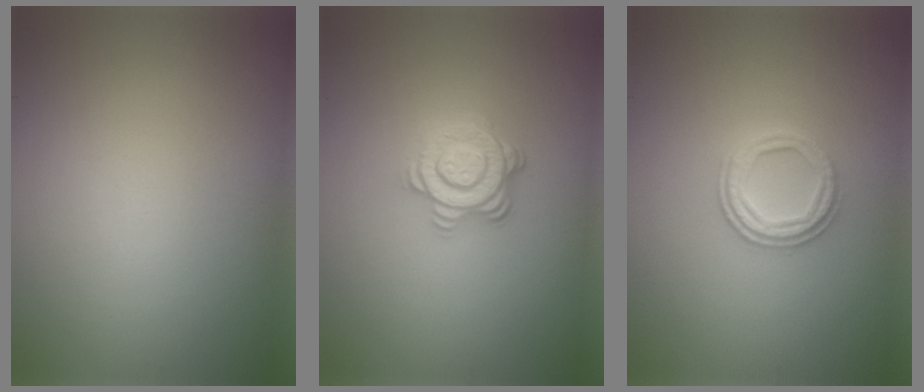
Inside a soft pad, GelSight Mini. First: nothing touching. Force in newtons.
{"total": 4.1, "press": 3.2, "slide": 2.6}
{"total": 2.9, "press": 2.7, "slide": 1.0}